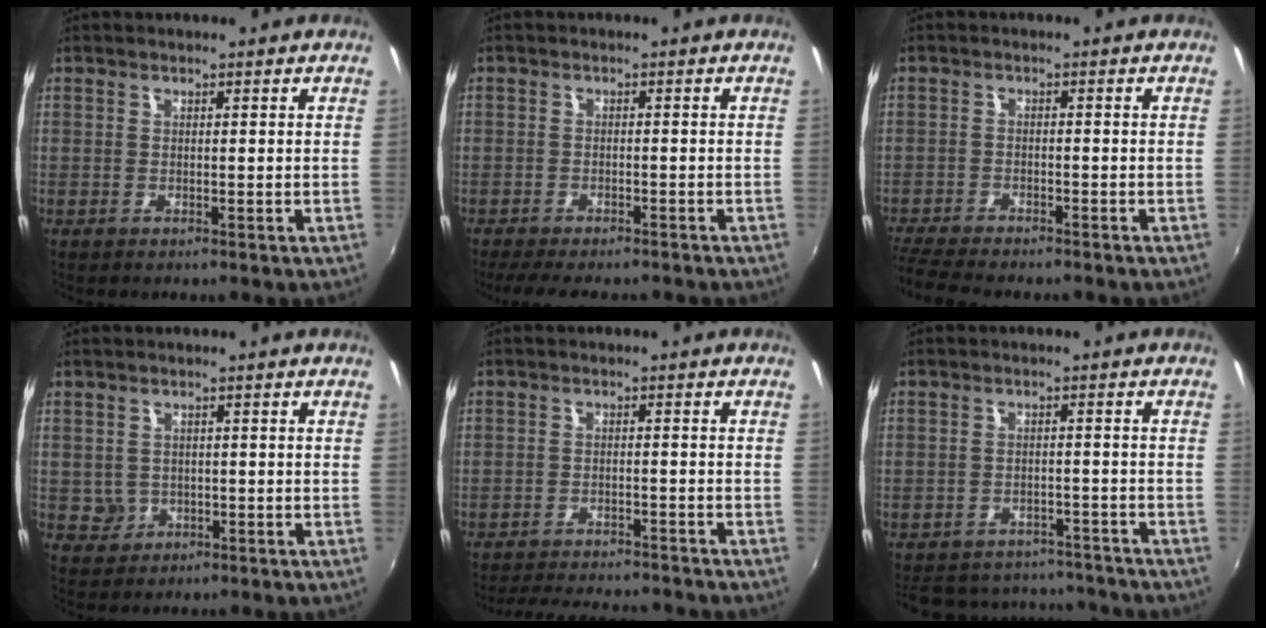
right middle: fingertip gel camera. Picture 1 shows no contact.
{"total": 8.2, "force": [-7.0, 2.2, 3.8], "torque": [-0.090, -0.015, -0.108]}
{"total": 8.8, "force": [-7.9, 1.3, 3.7], "torque": [-0.101, -0.029, -0.135]}
{"total": 3.1, "force": [-0.4, 3.0, 0.6], "torque": [-0.014, 0.002, 0.000]}
{"total": 13.2, "force": [-11.9, 2.5, 5.1], "torque": [-0.108, -0.012, -0.166]}
{"total": 17.2, "force": [-14.8, 6.8, 5.4], "torque": [-0.128, 0.028, -0.189]}